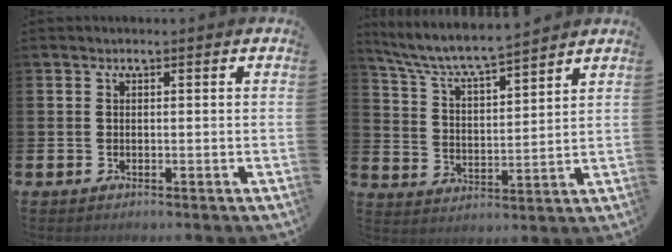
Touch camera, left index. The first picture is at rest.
{"total": 7.2, "force": [6.7, 0.5, 2.4], "torque": [-0.081, -0.048, 0.114]}